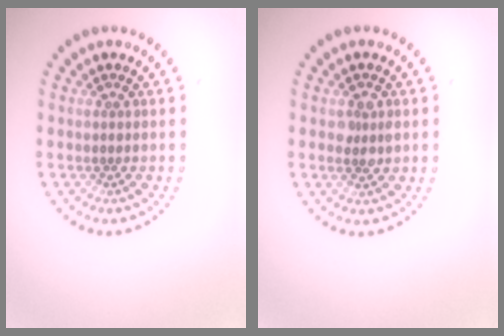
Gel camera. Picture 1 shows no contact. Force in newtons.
{"total": 1.8, "press": 1.7, "slide": 0.2}